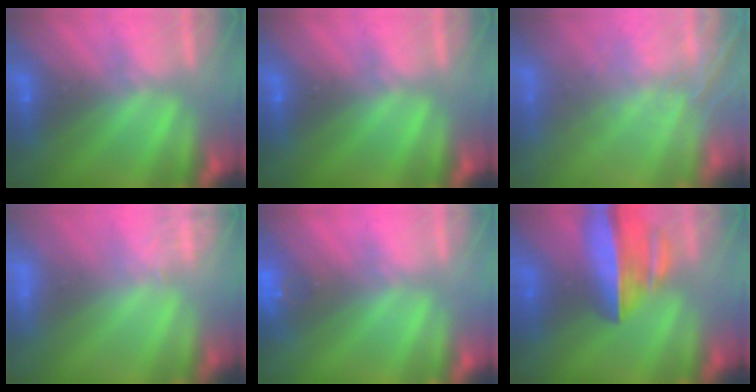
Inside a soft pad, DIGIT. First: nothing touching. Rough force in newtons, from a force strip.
{"total": 0.0}
{"total": 6.7}
{"total": 2.4}
{"total": 3.0}
{"total": 6.7}